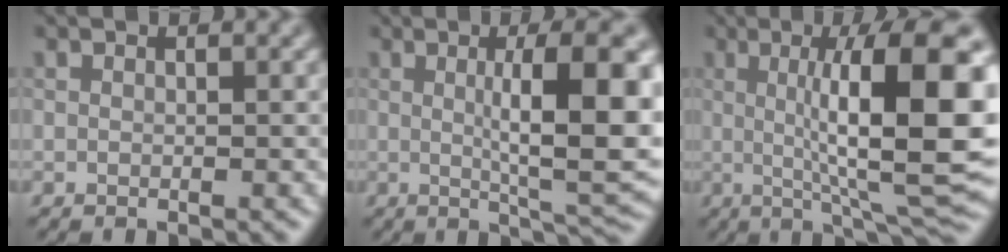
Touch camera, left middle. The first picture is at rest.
{"total": 9.2, "force": [0.9, 2.0, 8.9], "torque": [-0.117, -0.002, 0.016]}
{"total": 12.7, "force": [1.0, 2.8, 12.4], "torque": [-0.167, 0.004, 0.018]}